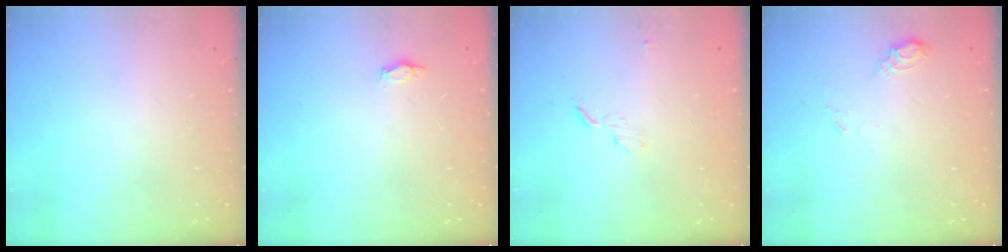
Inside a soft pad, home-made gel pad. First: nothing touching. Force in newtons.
{"total": 2.9, "press": 2.7, "slide": 1.1}
{"total": 3.5, "press": 3.5, "slide": 0.3}
{"total": 6.7, "press": 6.5, "slide": 1.5}